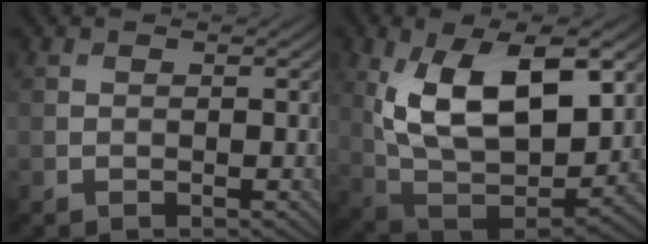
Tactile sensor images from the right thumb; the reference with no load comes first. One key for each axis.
{"total": 14.9, "fx": 4.1, "fy": 7.7, "fz": 12.1, "tx": -0.218, "ty": -0.009, "tz": 0.077}